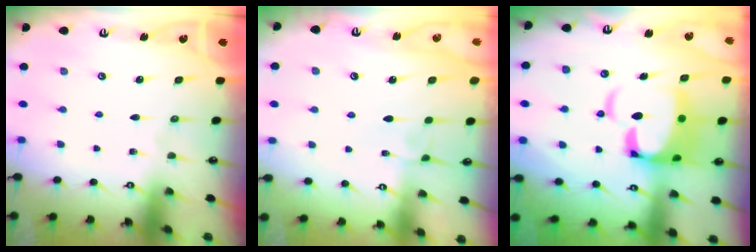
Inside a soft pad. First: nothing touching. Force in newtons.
{"total": 2.4, "press": 2.4, "slide": 0.2}
{"total": 10.5, "press": 10.4, "slide": 1.6}